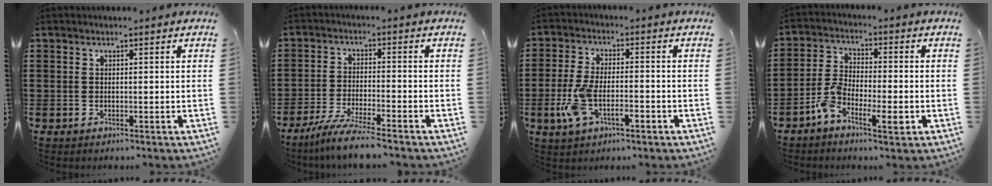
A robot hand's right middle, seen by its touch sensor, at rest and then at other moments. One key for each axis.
{"total": 5.9, "fx": -5.1, "fy": -0.3, "fz": 3.1, "tx": -0.067, "ty": -0.017, "tz": -0.098}
{"total": 7.4, "fx": -2.8, "fy": 3.2, "fz": 6.0, "tx": -0.132, "ty": -0.004, "tz": -0.055}
{"total": 6.1, "fx": -3.3, "fy": 2.4, "fz": 4.5, "tx": -0.101, "ty": 0.002, "tz": -0.067}